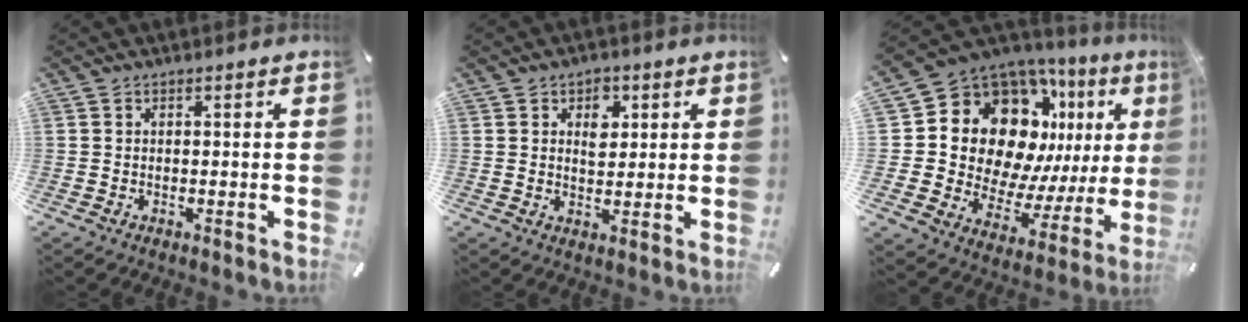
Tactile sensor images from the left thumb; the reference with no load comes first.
{"total": 5.3, "force": [1.8, 3.9, 3.1], "torque": [-0.029, -0.009, 0.024]}
{"total": 18.3, "force": [8.8, 13.1, 9.4], "torque": [-0.151, -0.096, 0.179]}